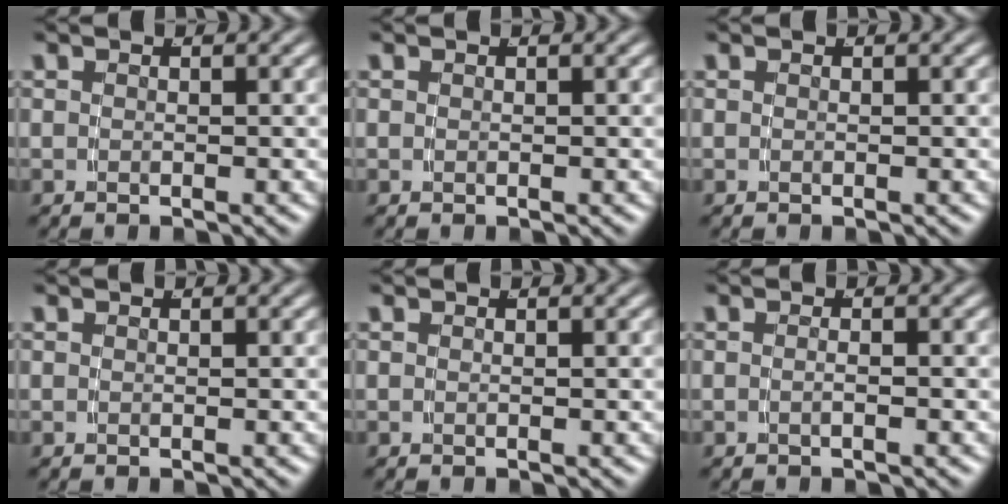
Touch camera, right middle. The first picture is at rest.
{"total": 0.0}
{"total": 0.0}
{"total": 0.0}
{"total": 0.0}
{"total": 0.9, "force": [-0.6, -0.3, 0.6], "torque": [-0.011, -0.001, -0.012]}